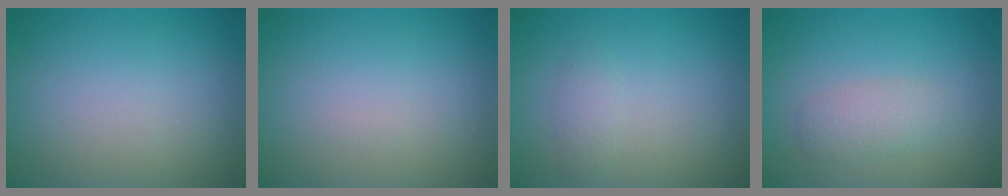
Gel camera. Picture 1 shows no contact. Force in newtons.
{"total": 0.0}
{"total": 1.1, "press": 1.1, "slide": 0.0}
{"total": 2.1, "press": 2.1, "slide": 0.1}